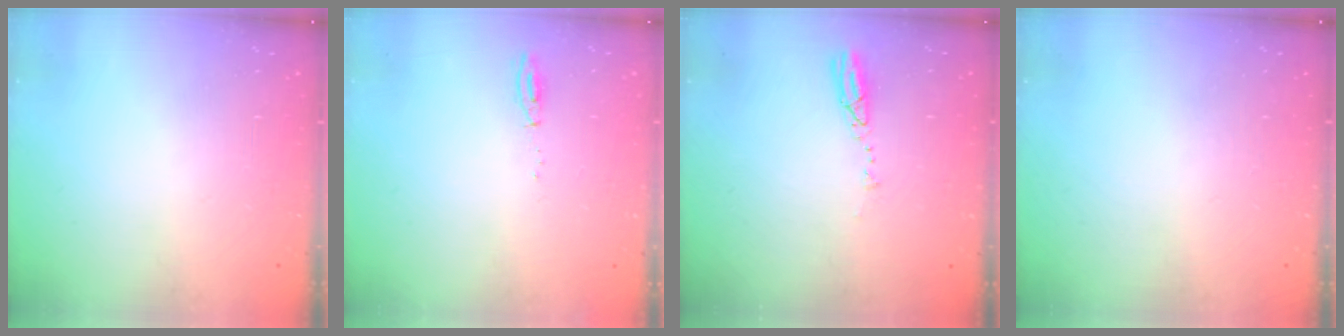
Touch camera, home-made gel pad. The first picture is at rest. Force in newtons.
{"total": 4.8, "press": 4.7, "slide": 1.0}
{"total": 3.7, "press": 3.7, "slide": 0.4}
{"total": 0.0}